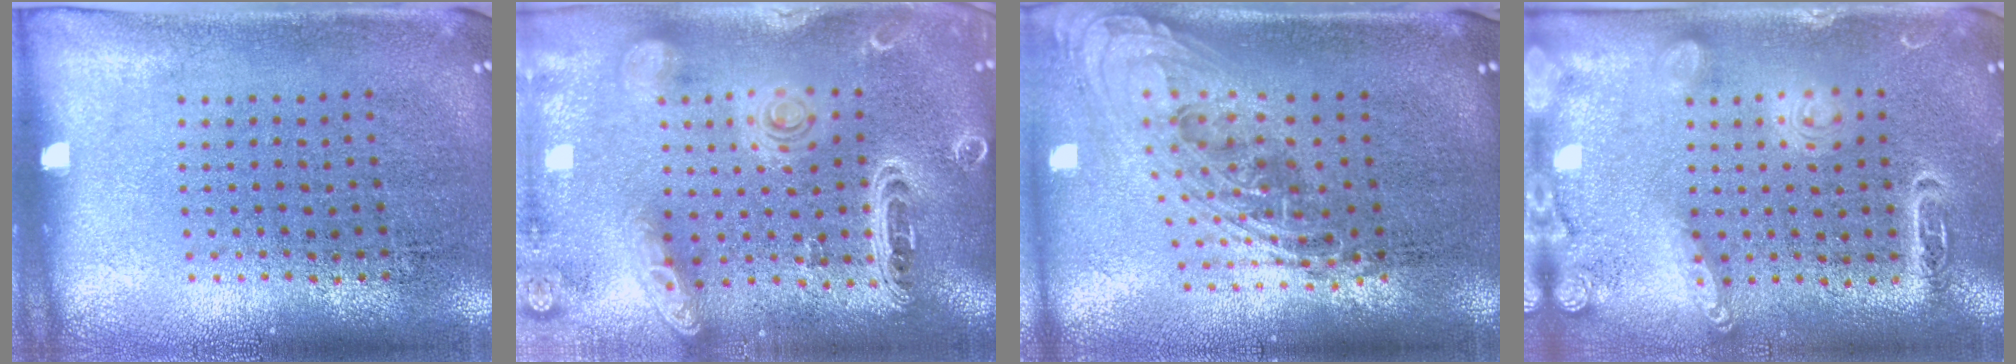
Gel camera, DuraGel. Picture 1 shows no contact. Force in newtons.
{"total": 2.6, "press": 2.3, "slide": 1.1}
{"total": 2.3, "press": 1.7, "slide": 1.5}
{"total": 1.9, "press": 1.8, "slide": 0.4}